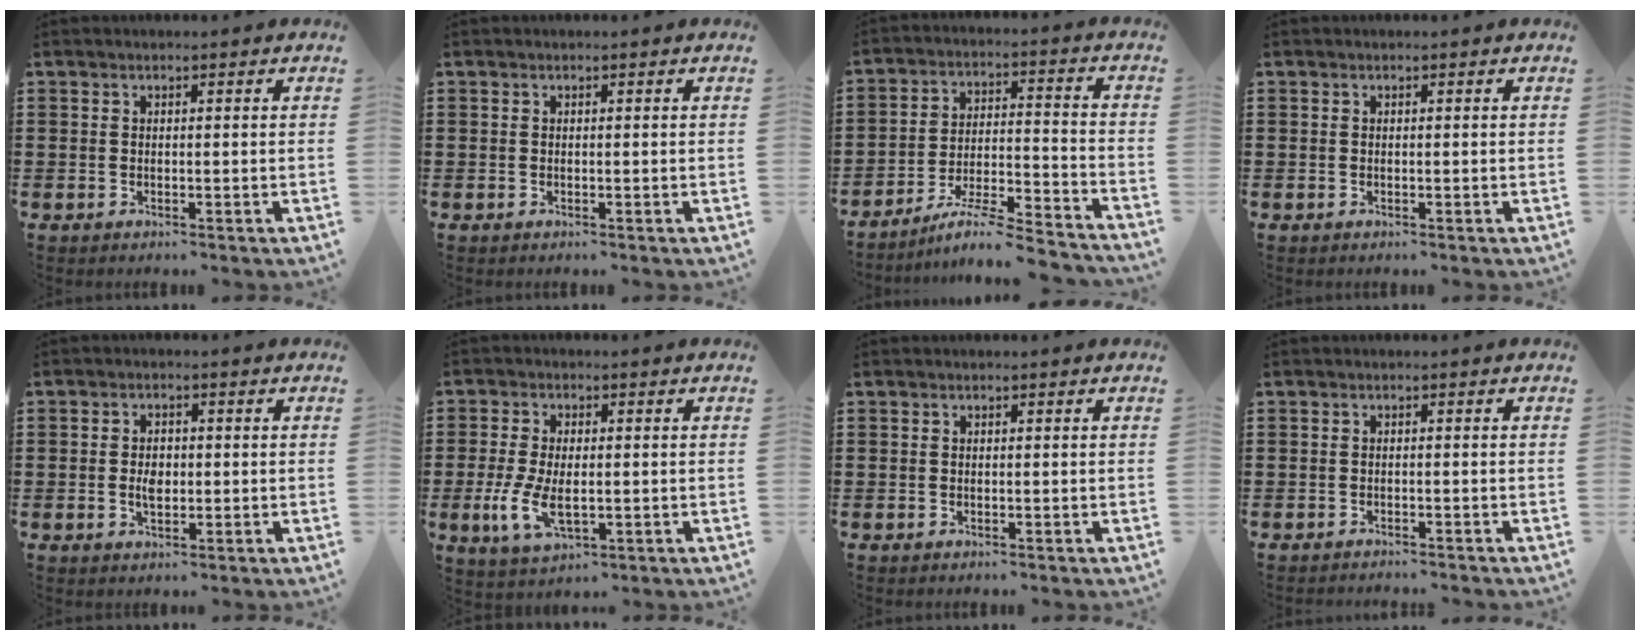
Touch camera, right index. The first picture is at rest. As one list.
[{"total": 0.0}, {"total": 7.4, "force": [-6.6, 0.1, 3.3], "torque": [-0.061, -0.007, -0.131]}, {"total": 0.0}, {"total": 2.8, "force": [-0.2, 1.7, 2.2], "torque": [-0.044, 0.005, -0.003]}, {"total": 6.5, "force": [-0.8, 3.3, 5.5], "torque": [-0.132, -0.005, -0.021]}, {"total": 0.0}, {"total": 1.0, "force": [-0.9, -0.1, -0.1], "torque": [0.000, 0.001, -0.020]}]